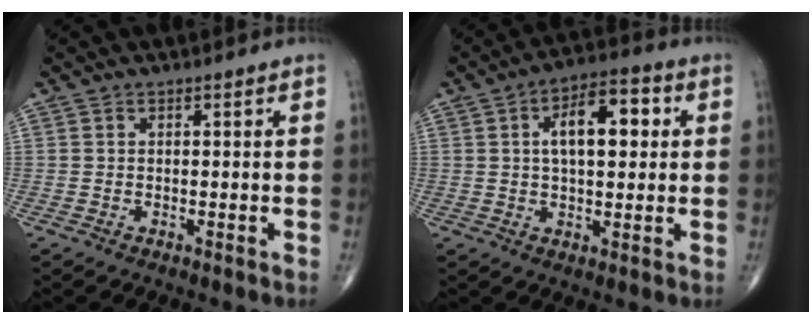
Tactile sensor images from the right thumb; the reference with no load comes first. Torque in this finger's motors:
{"motor_torque": [0.45, 2.49, 1.28, 0.30, 0.07]}